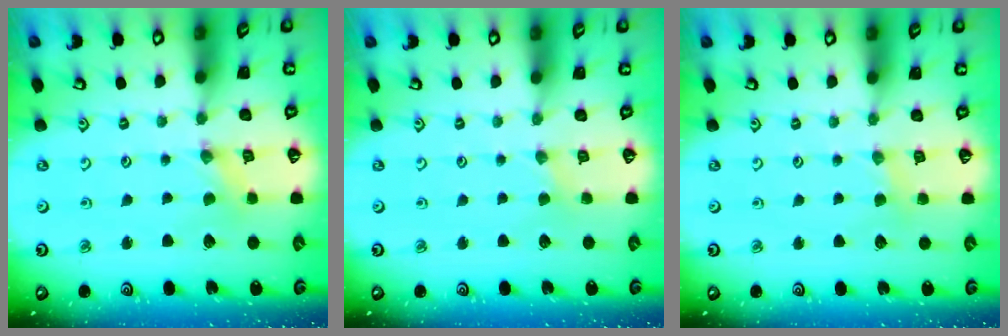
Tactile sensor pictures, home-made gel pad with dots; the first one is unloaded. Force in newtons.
{"total": 1.0, "press": 1.0, "slide": 0.3}
{"total": 2.2, "press": 2.2, "slide": 0.3}